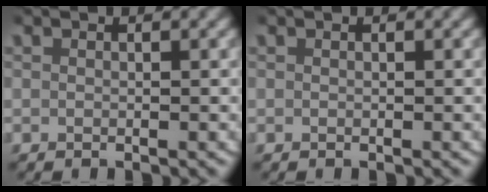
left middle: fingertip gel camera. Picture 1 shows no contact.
{"total": 0.0}